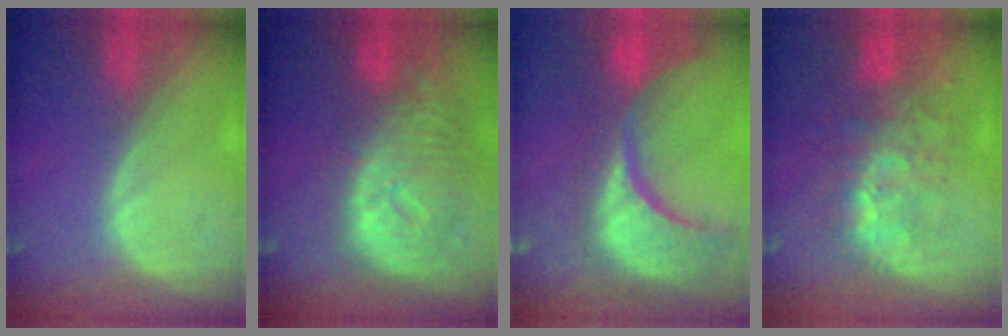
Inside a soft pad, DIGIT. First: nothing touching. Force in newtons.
{"total": 12.0, "press": 10.4, "slide": 6.0}
{"total": 15.3, "press": 12.2, "slide": 9.3}
{"total": 9.8, "press": 8.8, "slide": 4.4}